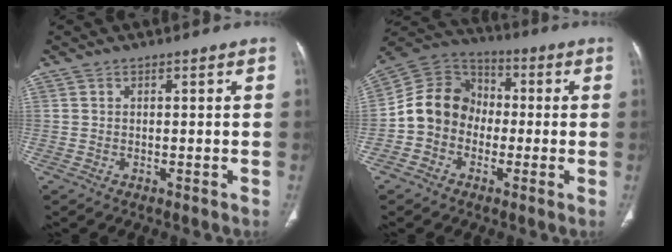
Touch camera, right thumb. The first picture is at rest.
{"total": 12.4, "force": [-1.8, 10.9, 5.6], "torque": [-0.077, 0.037, -0.046]}